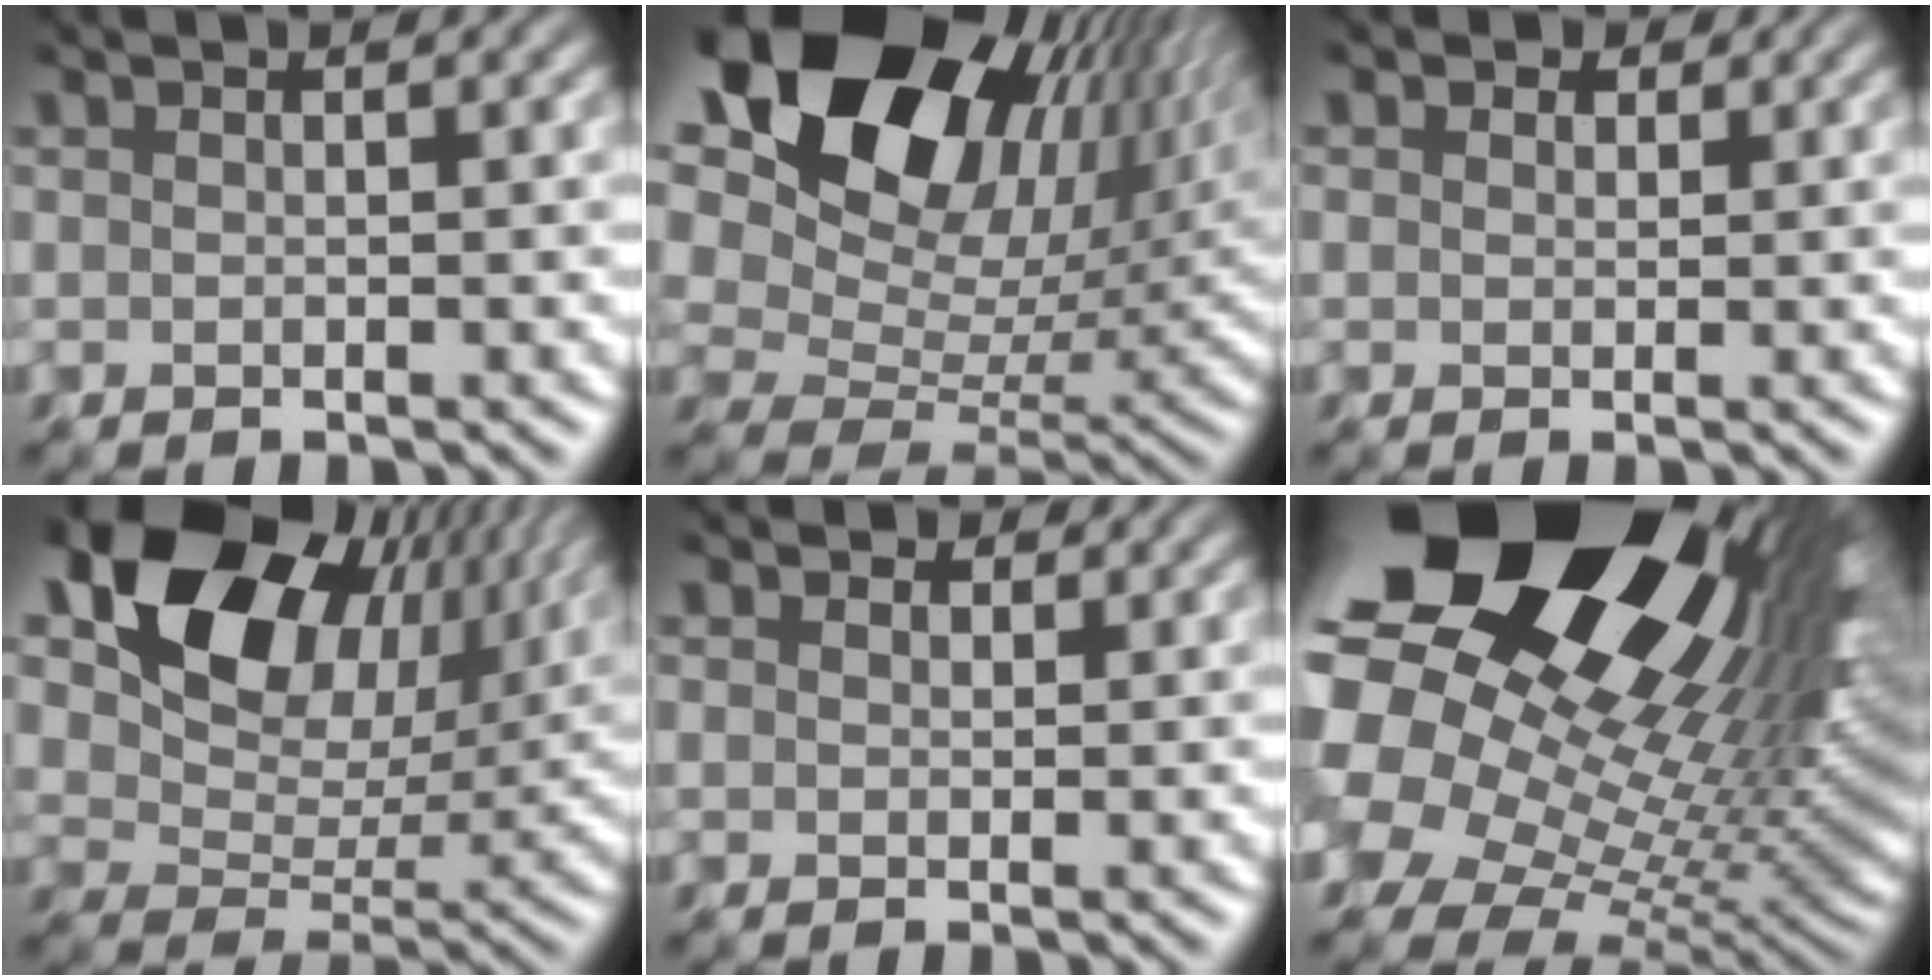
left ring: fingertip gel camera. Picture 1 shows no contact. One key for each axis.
{"total": 19.0, "fx": 10.1, "fy": 10.7, "fz": 12.0, "tx": -0.230, "ty": 0.050, "tz": 0.171}
{"total": 2.0, "fx": 0.9, "fy": 1.5, "fz": 0.9, "tx": -0.012, "ty": 0.008, "tz": 0.005}
{"total": 16.0, "fx": 8.8, "fy": 10.0, "fz": 8.9, "tx": -0.171, "ty": 0.036, "tz": 0.157}
{"total": 1.3, "fx": 0.6, "fy": 1.0, "fz": 0.6, "tx": -0.006, "ty": 0.005, "tz": 0.005}
{"total": 21.9, "fx": 8.6, "fy": 14.0, "fz": 14.5, "tx": -0.270, "ty": 0.022, "tz": 0.141}